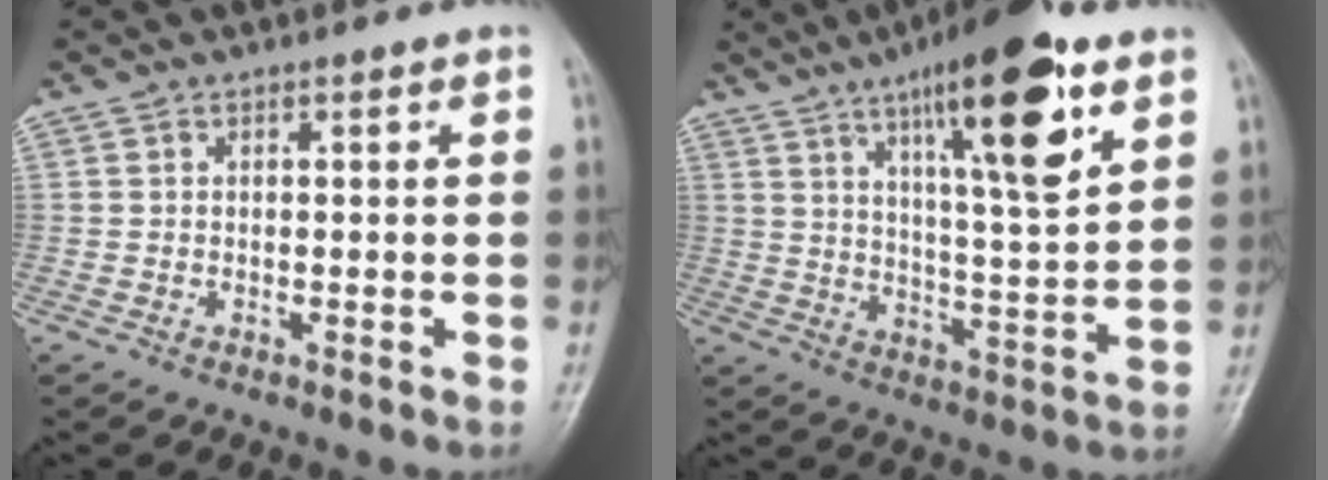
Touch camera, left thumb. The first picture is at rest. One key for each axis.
{"total": 18.7, "fx": 9.9, "fy": 4.3, "fz": 15.3, "tx": -0.219, "ty": -0.040, "tz": 0.156}